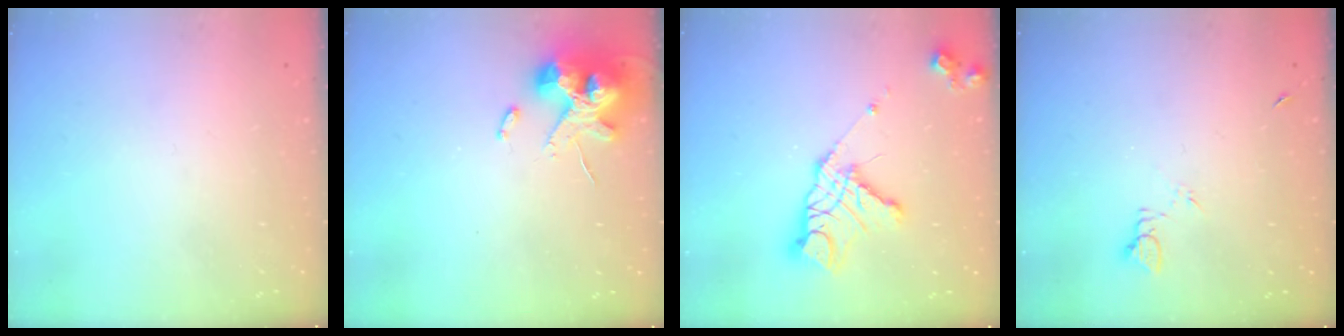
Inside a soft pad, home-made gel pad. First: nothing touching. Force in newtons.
{"total": 14.2, "press": 14.0, "slide": 2.2}
{"total": 14.5, "press": 14.5, "slide": 1.4}
{"total": 3.5, "press": 3.4, "slide": 0.5}